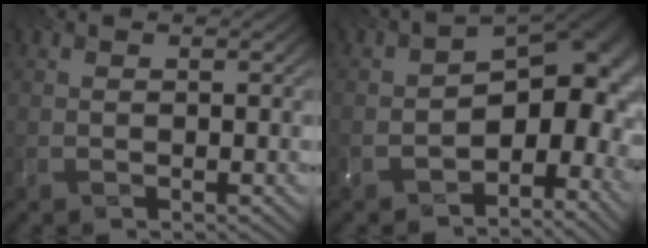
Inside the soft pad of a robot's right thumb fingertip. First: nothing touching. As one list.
[{"total": 10.6, "force": [-4.1, 6.3, 7.4], "torque": [-0.114, -0.017, -0.057]}]